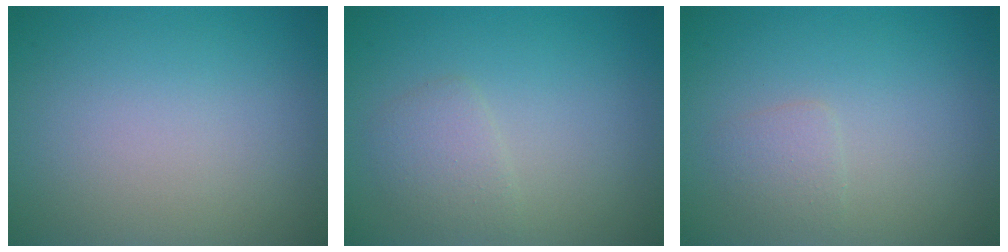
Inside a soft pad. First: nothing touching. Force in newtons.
{"total": 1.9, "press": 1.9, "slide": 0.0}
{"total": 1.3, "press": 1.3, "slide": 0.0}